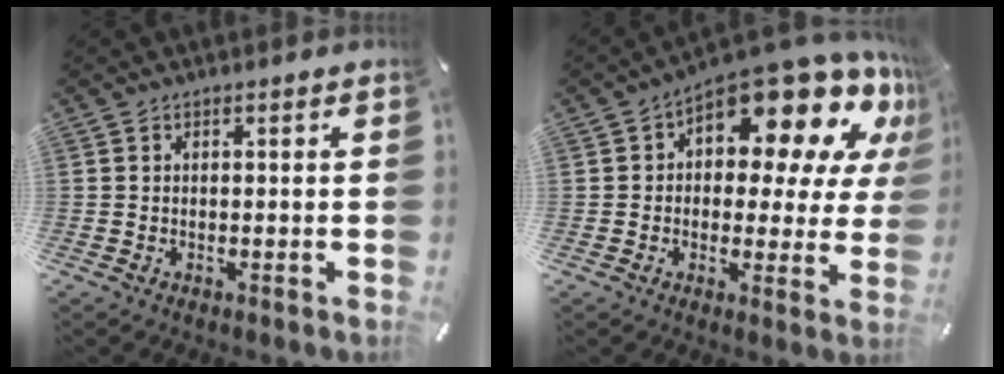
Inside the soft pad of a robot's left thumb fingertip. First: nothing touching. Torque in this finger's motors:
{"motor_torque": [1.71, 1.71, 1.80, -0.97, 0.32]}